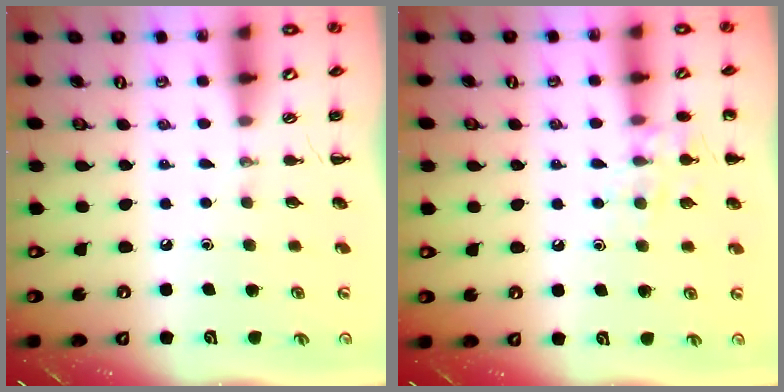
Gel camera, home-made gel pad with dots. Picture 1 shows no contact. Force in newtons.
{"total": 9.2, "press": 9.1, "slide": 1.1}